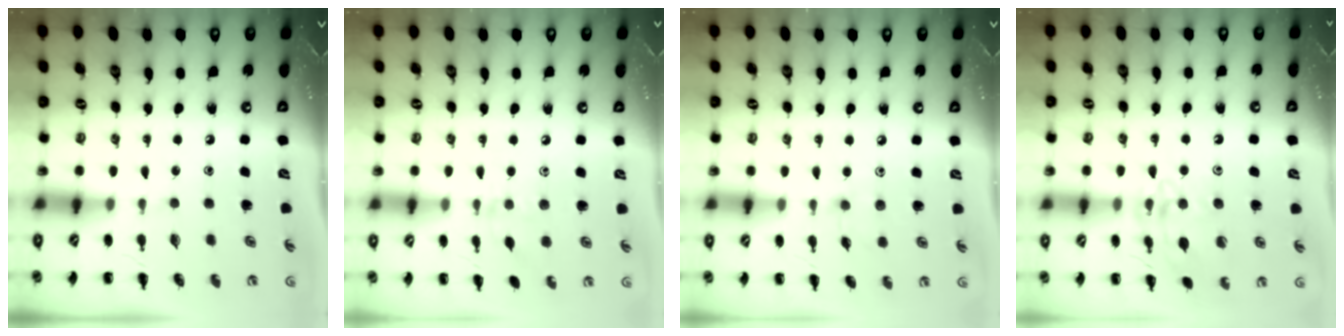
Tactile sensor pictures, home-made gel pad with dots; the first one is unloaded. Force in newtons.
{"total": 4.4, "press": 4.2, "slide": 1.4}
{"total": 3.5, "press": 3.2, "slide": 1.2}
{"total": 13.7, "press": 13.6, "slide": 1.1}